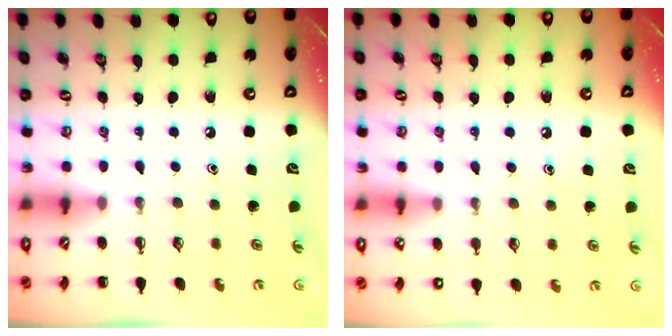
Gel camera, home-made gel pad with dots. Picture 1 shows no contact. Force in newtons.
{"total": 6.0, "press": 5.8, "slide": 1.7}